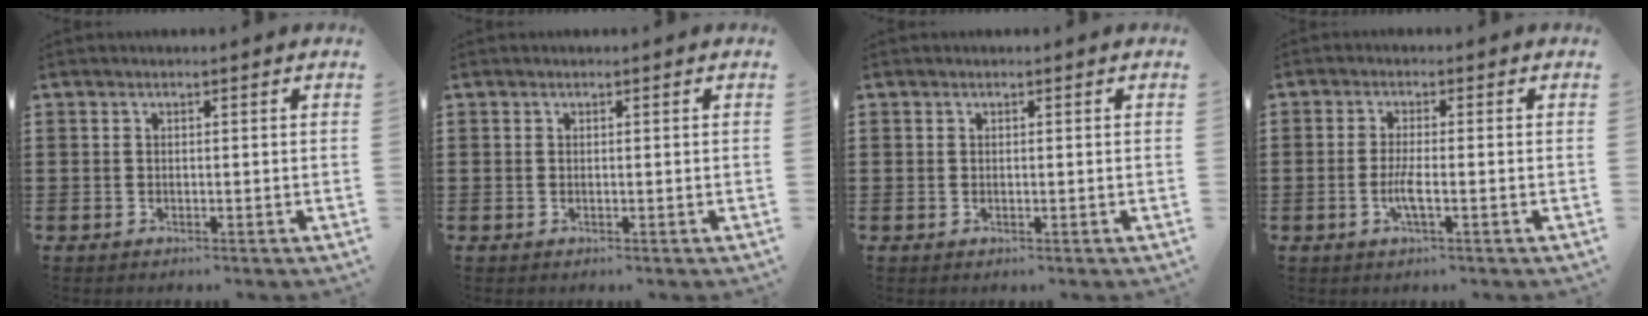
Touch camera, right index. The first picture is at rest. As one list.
[{"total": 0.0}, {"total": 0.0}, {"total": 3.2, "force": [-1.1, 0.3, 3.0], "torque": [-0.065, -0.007, -0.024]}]